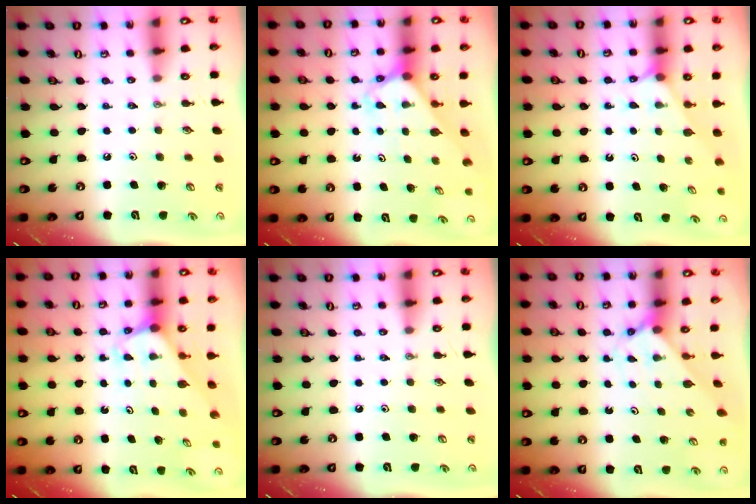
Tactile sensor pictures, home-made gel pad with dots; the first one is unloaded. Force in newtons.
{"total": 2.6, "press": 2.6, "slide": 0.2}
{"total": 1.9, "press": 1.9, "slide": 0.3}
{"total": 2.1, "press": 2.1, "slide": 0.1}
{"total": 0.0}
{"total": 2.6, "press": 2.6, "slide": 0.3}